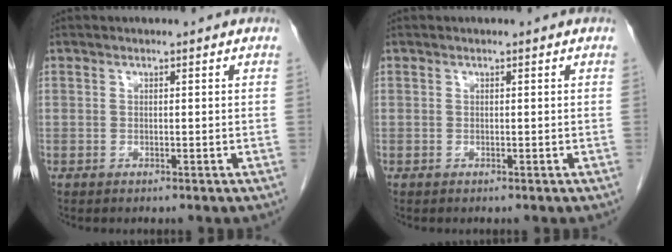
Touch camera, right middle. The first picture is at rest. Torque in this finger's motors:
{"motor_torque": [0.03, -0.06, -0.01, 0.00]}